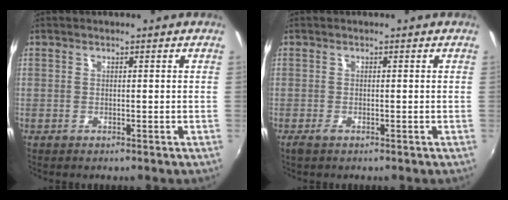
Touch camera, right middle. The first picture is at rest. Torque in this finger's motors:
{"motor_torque": [0.32, -0.24, 0.00, 0.02]}